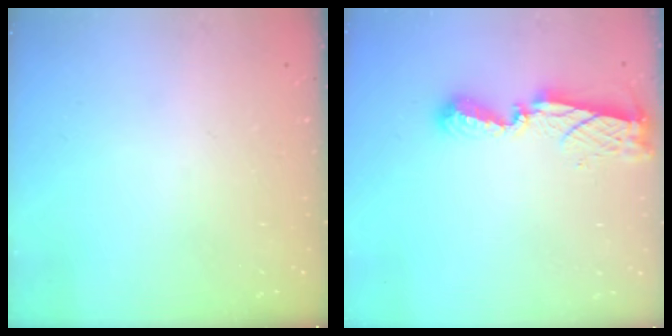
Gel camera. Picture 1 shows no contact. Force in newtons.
{"total": 7.9, "press": 7.9, "slide": 0.3}